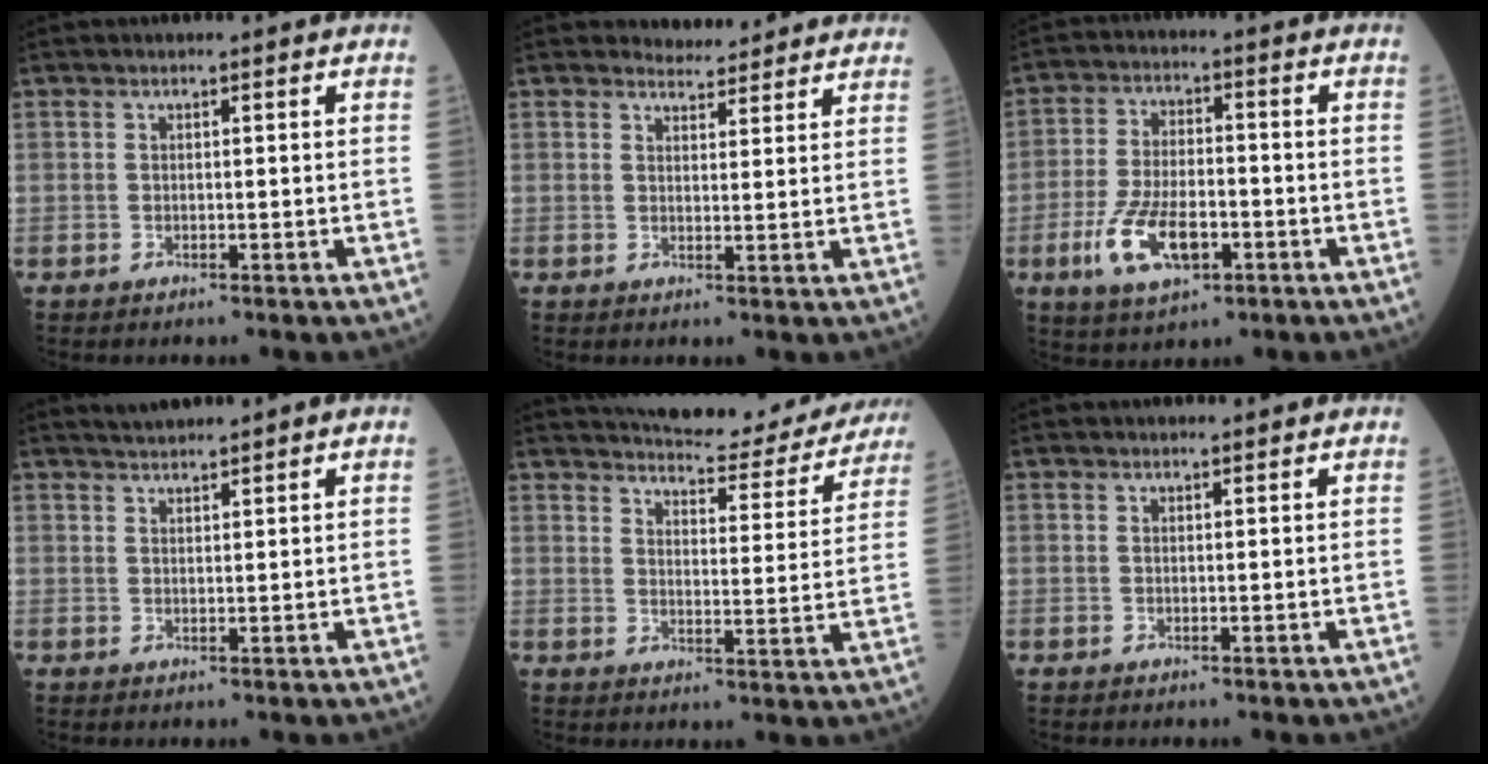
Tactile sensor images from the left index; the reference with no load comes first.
{"total": 5.2, "force": [5.0, 1.2, 0.1], "torque": [-0.001, 0.008, 0.054]}
{"total": 10.2, "force": [-4.1, 4.4, 8.2], "torque": [-0.174, -0.004, -0.071]}
{"total": 2.4, "force": [2.3, -0.5, 0.5], "torque": [-0.012, 0.010, 0.046]}
{"total": 20.8, "force": [19.4, 4.3, 6.3], "torque": [-0.076, -0.032, 0.230]}
{"total": 1.9, "force": [1.8, 0.3, 0.5], "torque": [-0.007, 0.011, 0.022]}